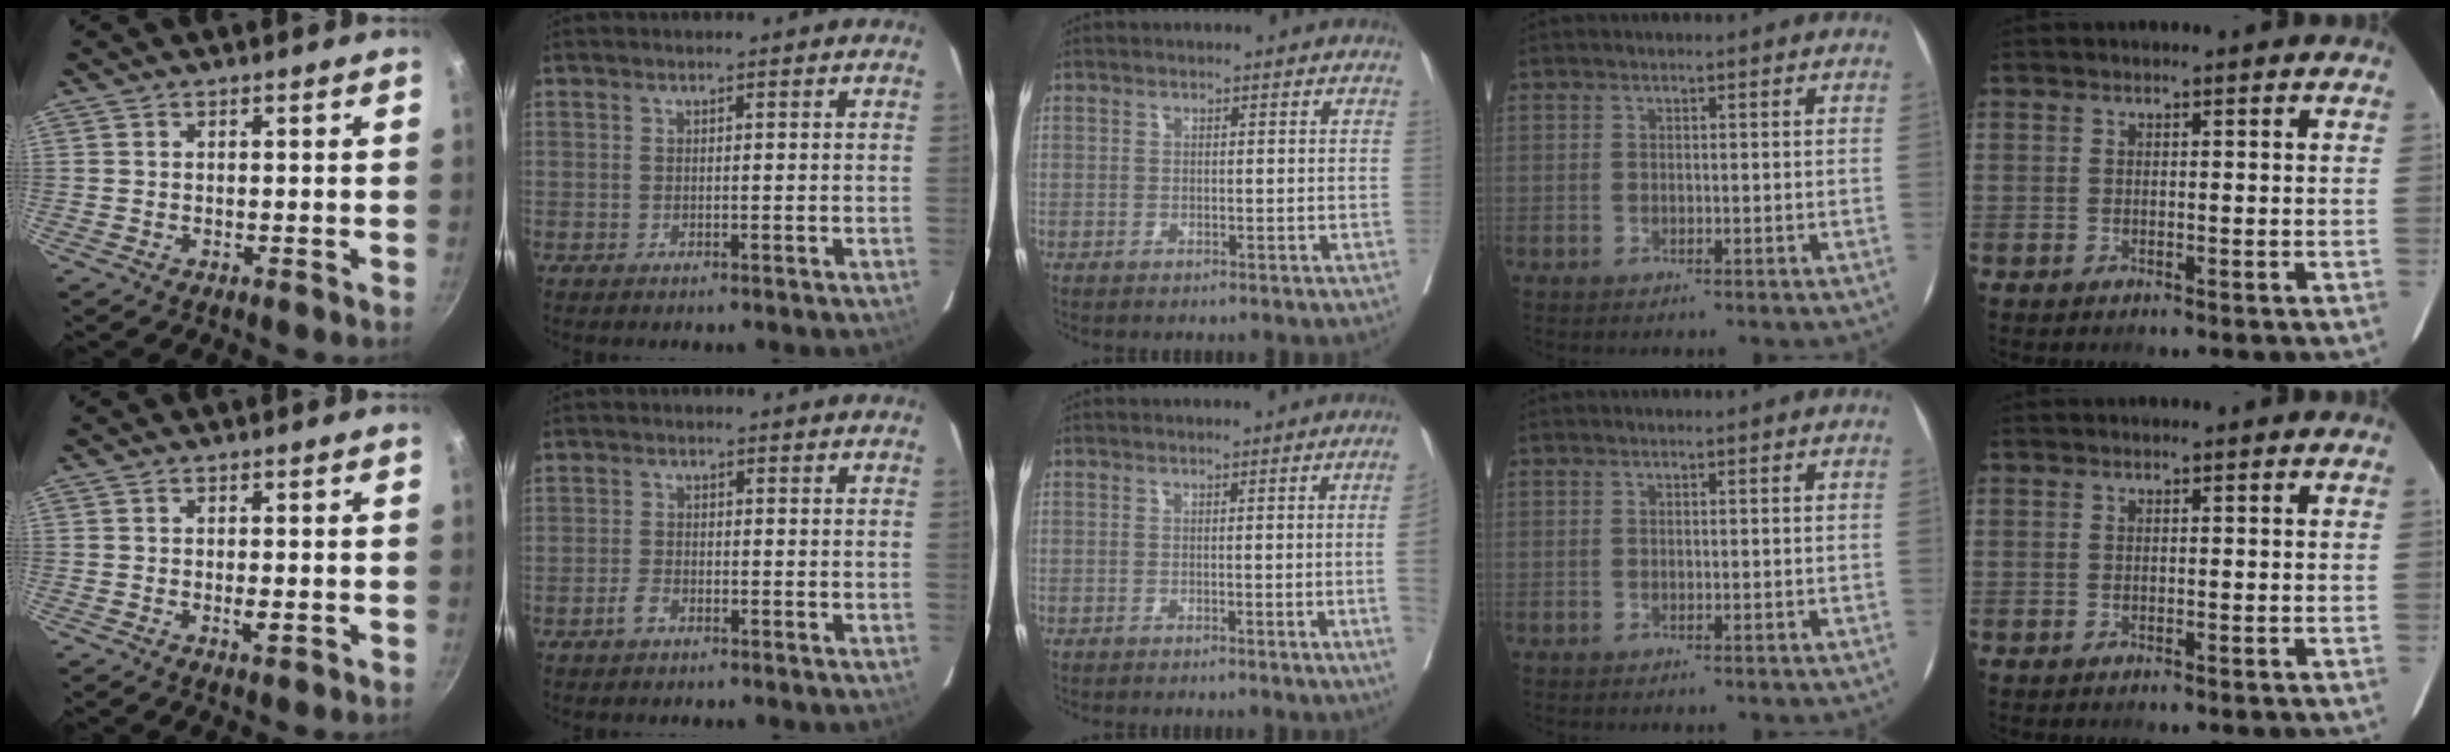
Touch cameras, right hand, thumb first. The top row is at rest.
{"thumb": {"total": 1.8, "force": [-0.5, 0.8, 1.6], "torque": [-0.025, -0.001, -0.008]}, "index": {"total": 1.8, "force": [-1.2, 0.8, 1.1], "torque": [-0.028, 0.000, -0.021]}, "middle": {"total": 3.7, "force": [-0.5, -1.4, 3.4], "torque": [-0.038, -0.008, -0.005]}}